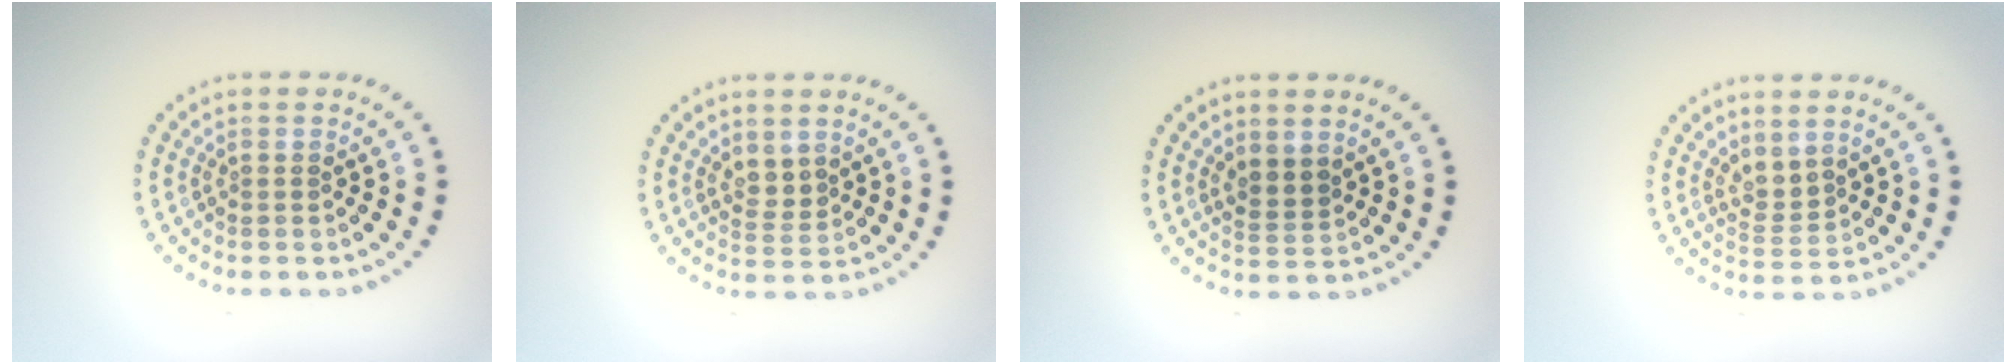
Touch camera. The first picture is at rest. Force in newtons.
{"total": 1.7, "press": 1.3, "slide": 1.0}
{"total": 1.8, "press": 1.4, "slide": 1.1}
{"total": 1.8, "press": 1.3, "slide": 1.3}